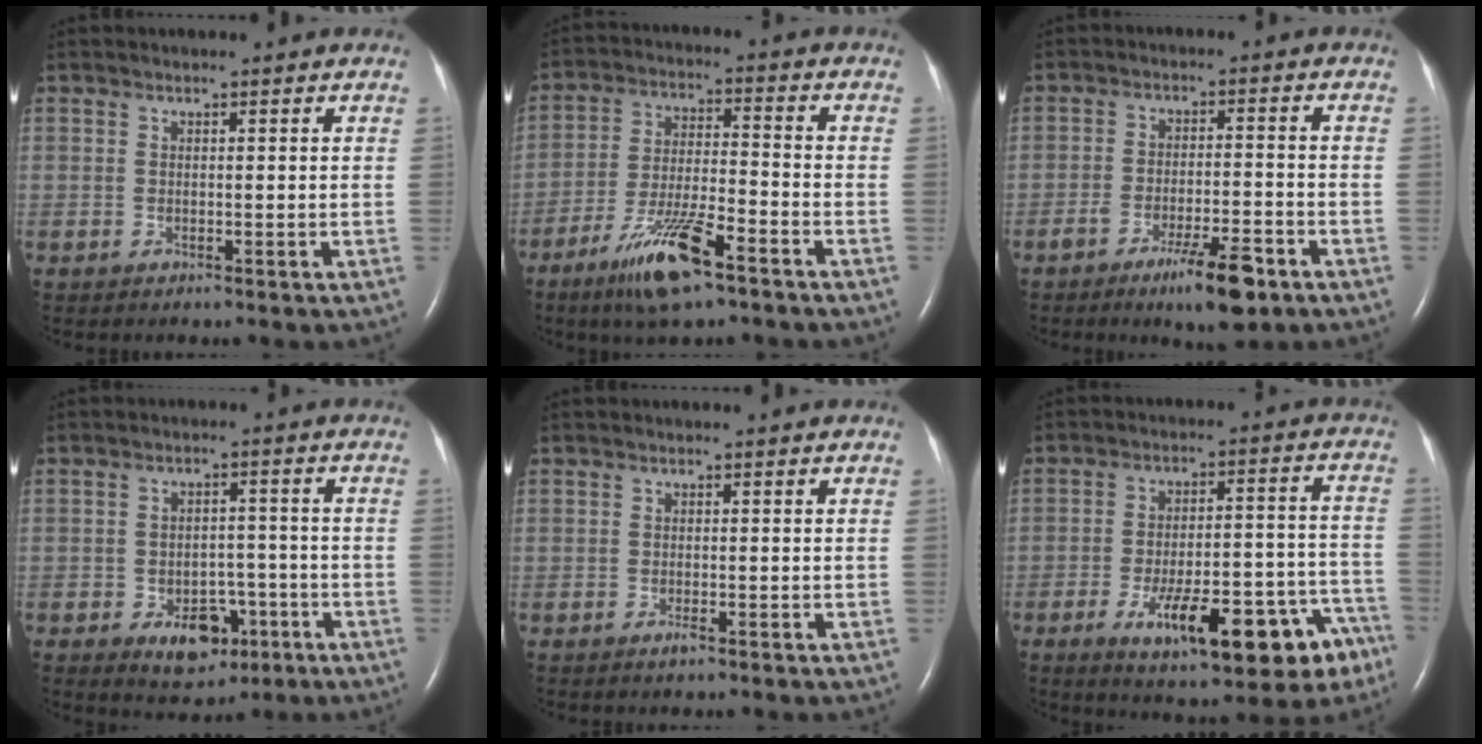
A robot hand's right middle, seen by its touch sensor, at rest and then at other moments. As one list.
[{"total": 11.4, "force": [-7.1, 1.7, 8.7], "torque": [-0.174, -0.019, -0.128]}, {"total": 8.1, "force": [-5.1, 1.4, 6.2], "torque": [-0.102, -0.009, -0.078]}, {"total": 7.0, "force": [-3.3, 4.4, 4.2], "torque": [-0.062, 0.009, -0.041]}, {"total": 0.8, "force": [-0.5, 0.1, 0.6], "torque": [-0.014, -0.001, -0.008]}, {"total": 18.5, "force": [-10.4, 5.3, 14.4], "torque": [-0.144, 0.029, -0.139]}]